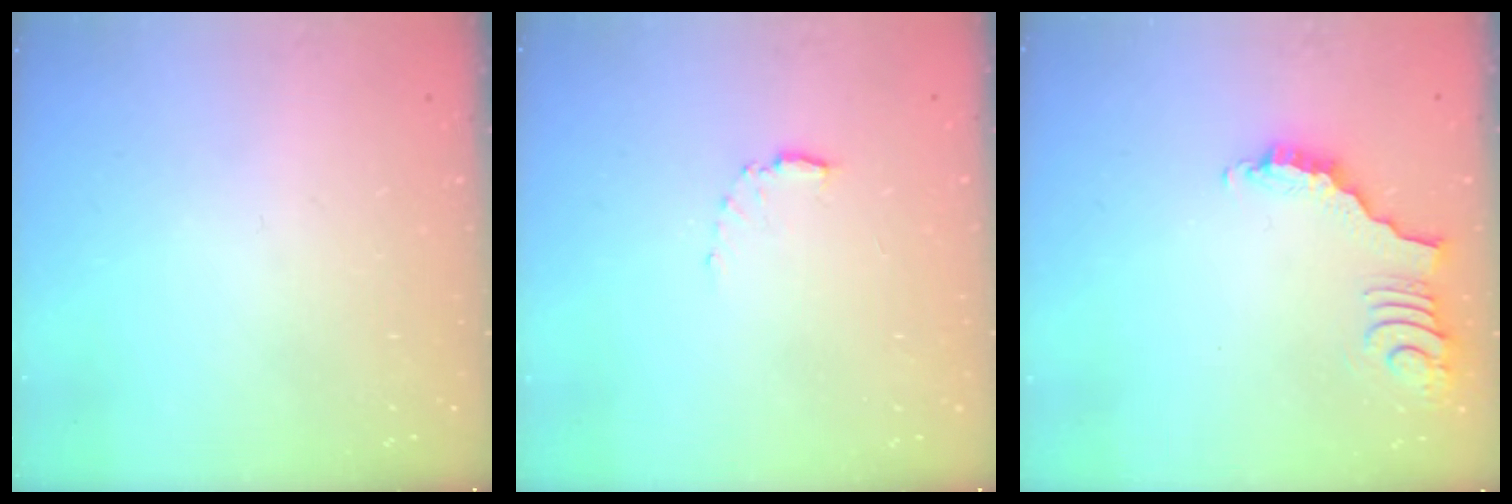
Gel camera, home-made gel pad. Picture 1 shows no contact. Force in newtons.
{"total": 4.7, "press": 4.7, "slide": 0.6}
{"total": 3.8, "press": 3.7, "slide": 0.6}